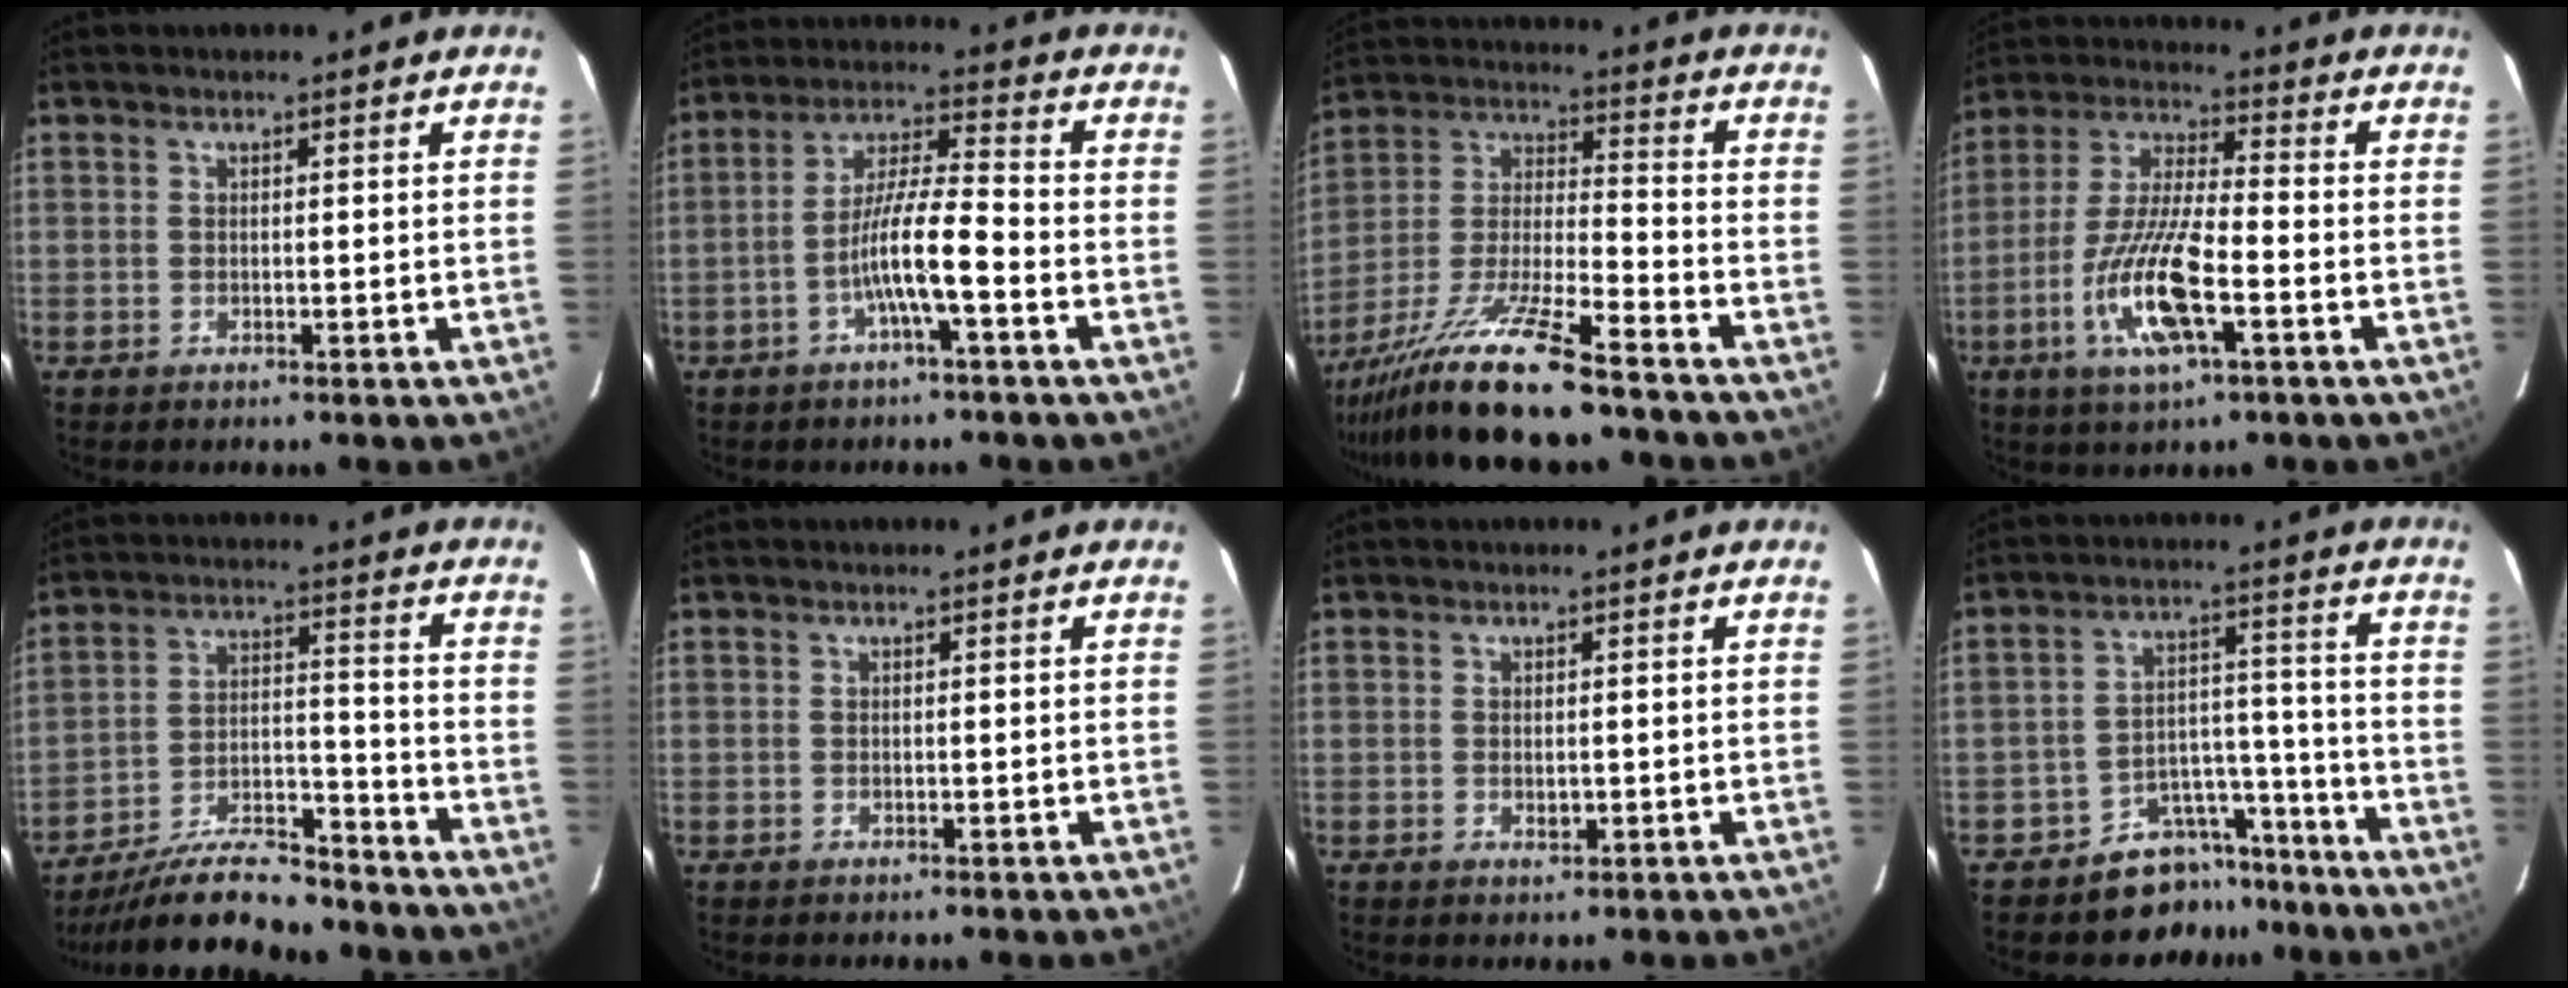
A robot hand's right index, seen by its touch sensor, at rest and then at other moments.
{"total": 8.7, "force": [-3.2, 0.6, 8.0], "torque": [-0.152, 0.014, -0.060]}
{"total": 16.9, "force": [-13.1, 1.2, 10.6], "torque": [-0.228, -0.027, -0.240]}
{"total": 13.2, "force": [-4.9, 2.5, 12.0], "torque": [-0.248, -0.009, -0.089]}
{"total": 14.2, "force": [-12.8, 2.5, 5.4], "torque": [-0.092, 0.017, -0.221]}
{"total": 0.0}
{"total": 1.1, "force": [-0.1, 0.6, 0.9], "torque": [-0.017, -0.002, -0.001]}
{"total": 8.6, "force": [-7.0, 4.7, 1.2], "torque": [-0.001, 0.059, -0.108]}